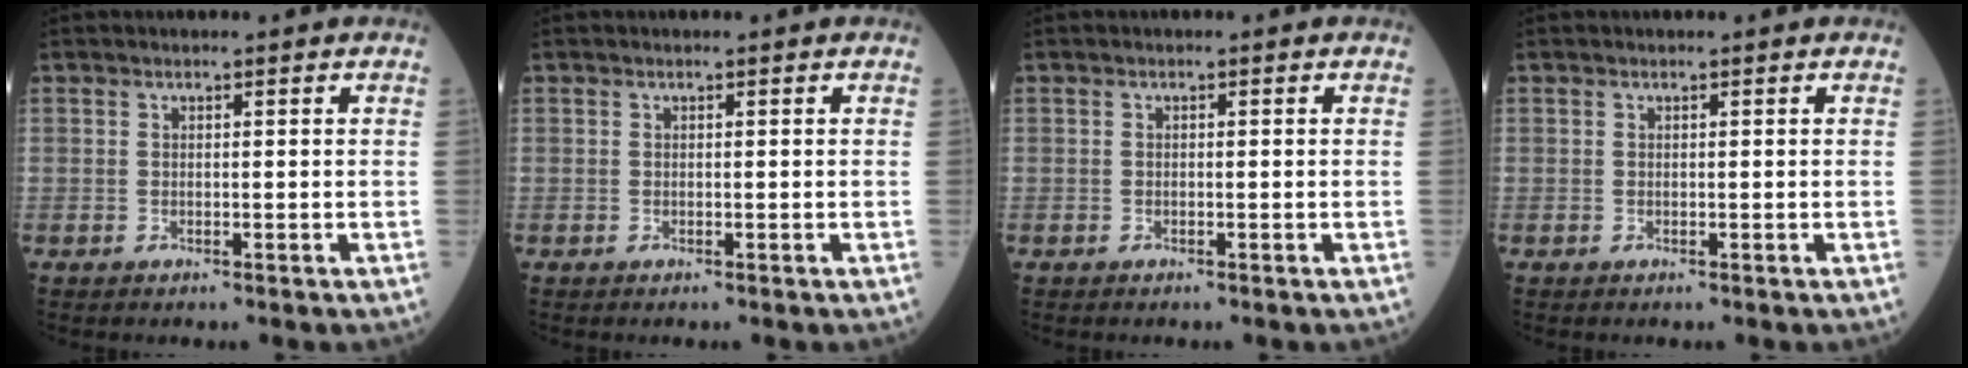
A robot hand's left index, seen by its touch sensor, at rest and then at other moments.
{"total": 0.0}
{"total": 0.0}
{"total": 0.0}